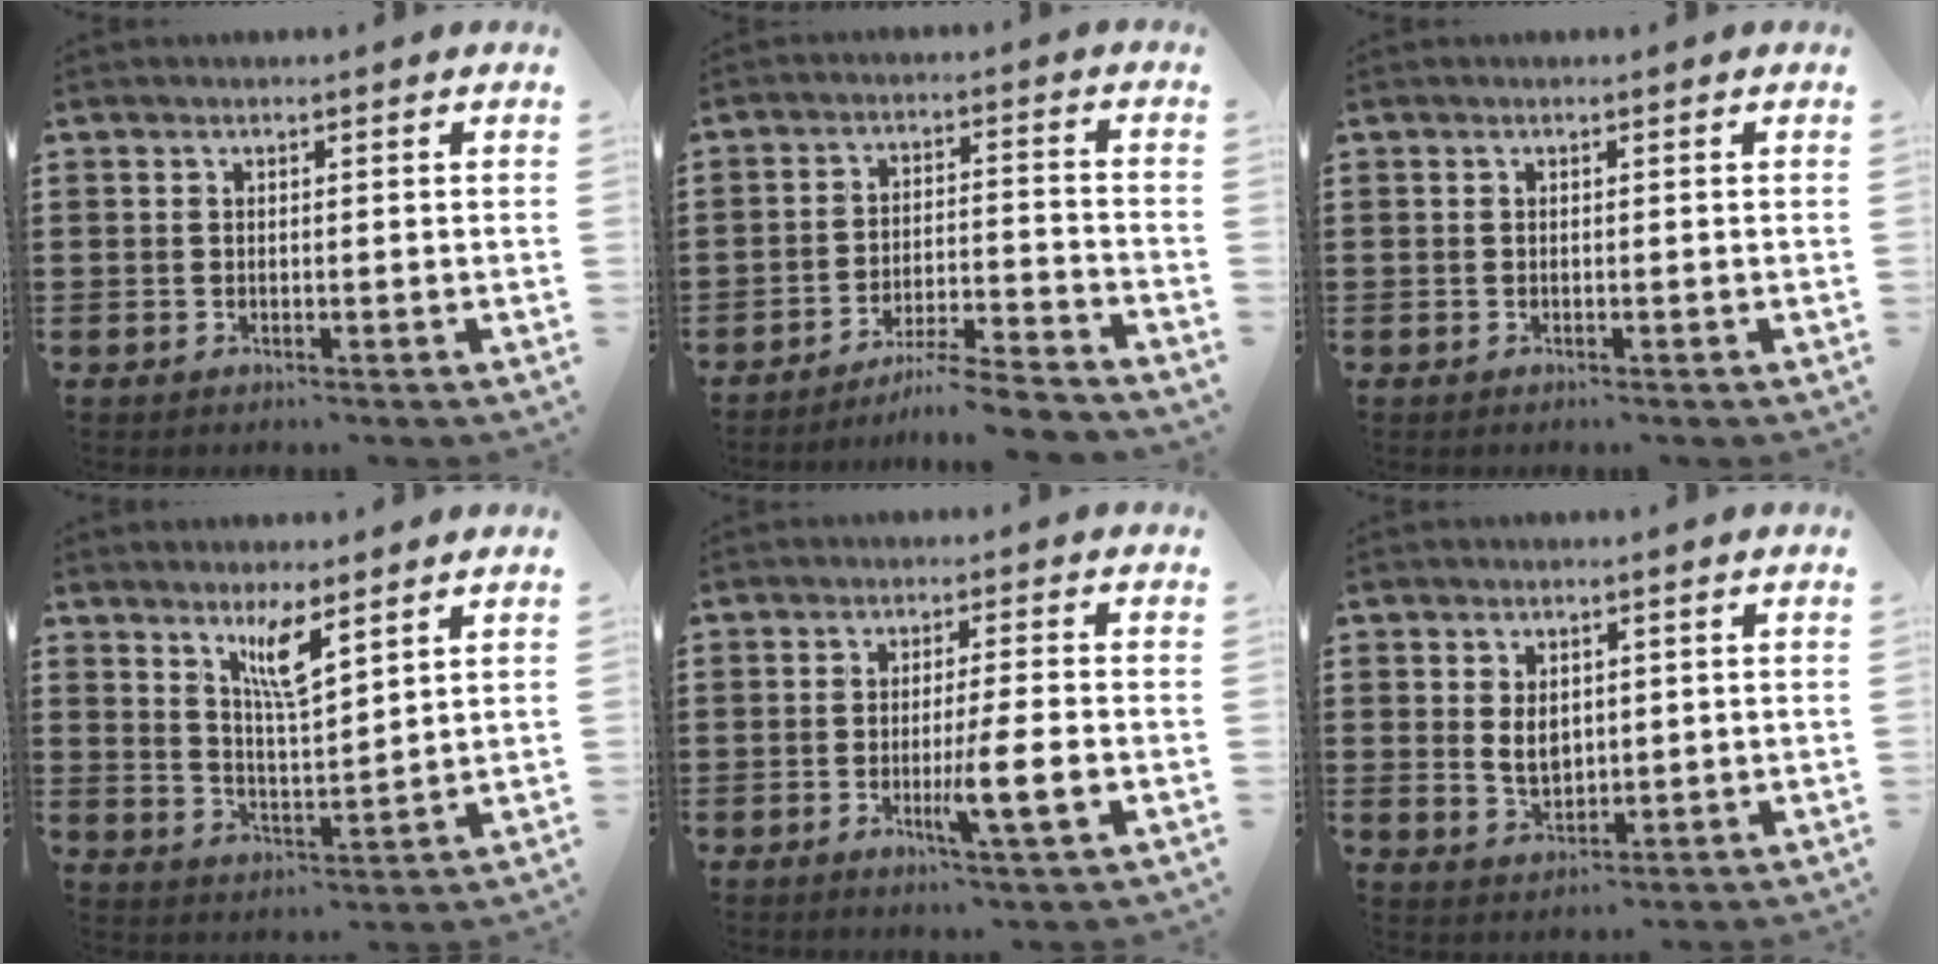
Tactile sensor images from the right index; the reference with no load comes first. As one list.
[{"total": 6.3, "force": [-5.9, -0.3, 2.2], "torque": [-0.041, -0.006, -0.114]}, {"total": 0.0}, {"total": 6.2, "force": [4.1, 1.1, 4.6], "torque": [-0.093, -0.004, 0.068]}, {"total": 6.5, "force": [-1.8, -0.1, 6.2], "torque": [-0.107, -0.019, -0.031]}, {"total": 3.6, "force": [0.7, 2.5, 2.5], "torque": [-0.039, 0.001, 0.009]}]